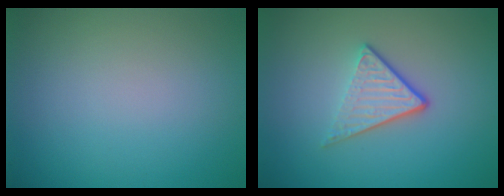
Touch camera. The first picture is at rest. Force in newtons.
{"total": 3.6, "press": 2.6, "slide": 2.5}